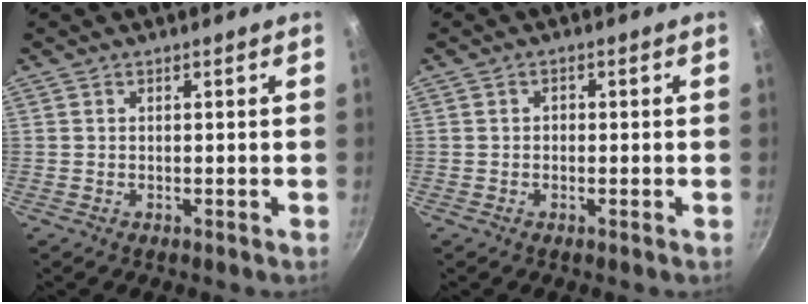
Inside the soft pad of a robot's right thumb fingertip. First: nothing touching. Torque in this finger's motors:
{"motor_torque": [-0.47, 0.17, 0.01, 0.33, -0.03]}